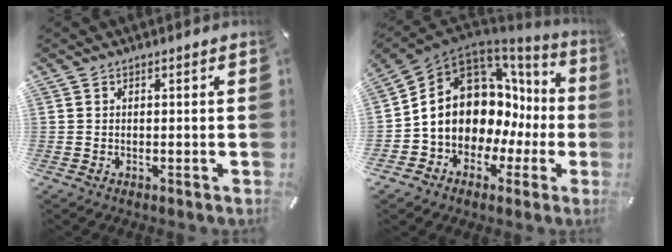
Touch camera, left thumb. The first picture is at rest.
{"total": 15.1, "force": [2.0, 11.7, 9.3], "torque": [-0.168, -0.037, 0.037]}